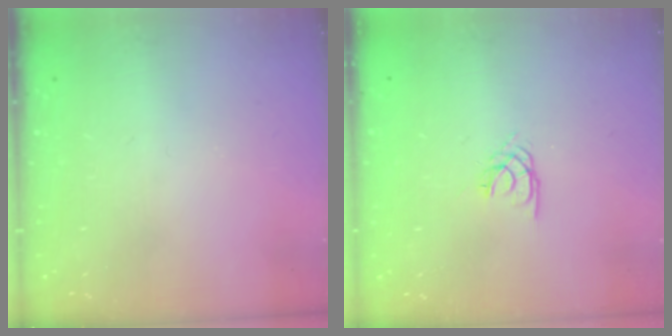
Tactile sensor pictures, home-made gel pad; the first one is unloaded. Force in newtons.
{"total": 1.7, "press": 1.7, "slide": 0.1}